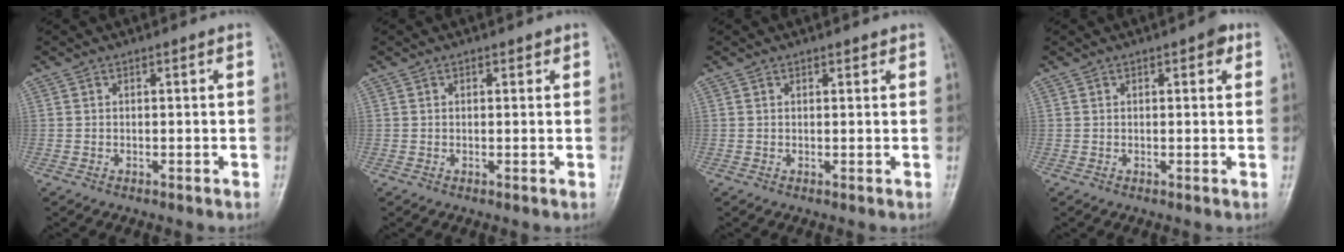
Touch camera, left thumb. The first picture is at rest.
{"total": 0.9, "force": [0.6, 0.6, 0.4], "torque": [0.004, -0.002, 0.005]}
{"total": 1.1, "force": [0.9, 0.5, 0.4], "torque": [0.001, -0.004, 0.009]}
{"total": 2.5, "force": [1.2, 1.0, 2.0], "torque": [-0.018, 0.000, 0.011]}